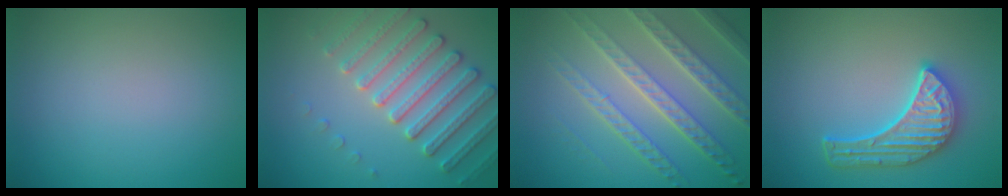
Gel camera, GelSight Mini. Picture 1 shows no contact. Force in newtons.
{"total": 4.7, "press": 4.6, "slide": 1.0}
{"total": 8.0, "press": 5.5, "slide": 5.9}
{"total": 5.3, "press": 4.4, "slide": 2.8}